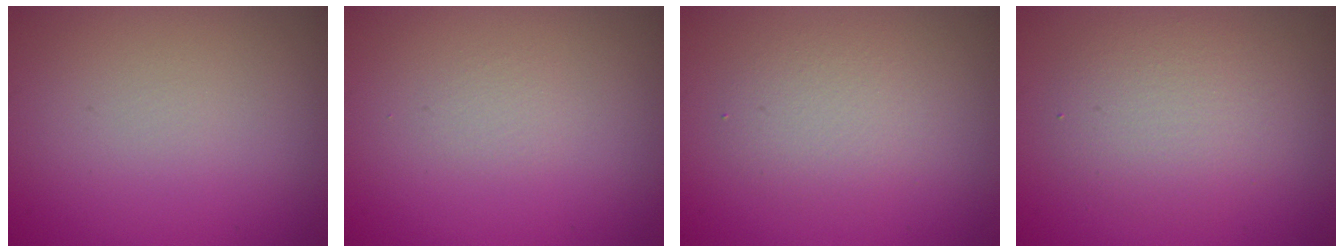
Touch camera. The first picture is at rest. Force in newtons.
{"total": 0.0}
{"total": 2.4, "press": 2.4, "slide": 0.2}
{"total": 3.6, "press": 3.6, "slide": 0.1}